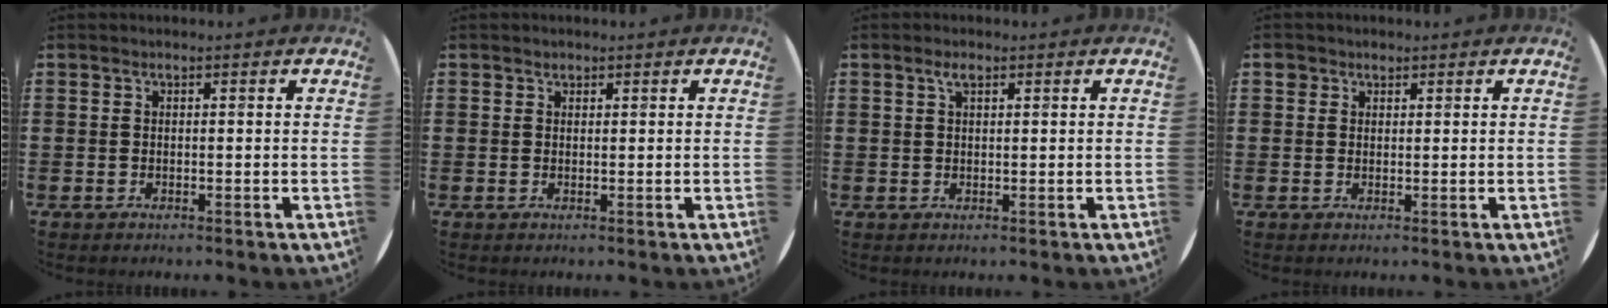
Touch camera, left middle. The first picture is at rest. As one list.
[{"total": 0.6, "force": [0.5, 0.3, 0.0], "torque": [0.007, -0.001, 0.008]}, {"total": 1.5, "force": [0.9, 0.6, 1.1], "torque": [-0.023, 0.005, 0.014]}, {"total": 1.4, "force": [1.1, 0.9, 0.1], "torque": [0.012, -0.003, 0.018]}]